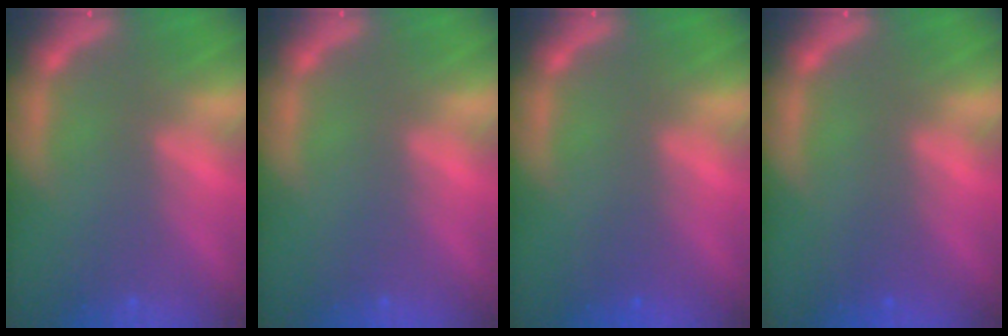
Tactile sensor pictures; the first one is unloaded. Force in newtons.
{"total": 0.0}
{"total": 0.9}
{"total": 0.9}